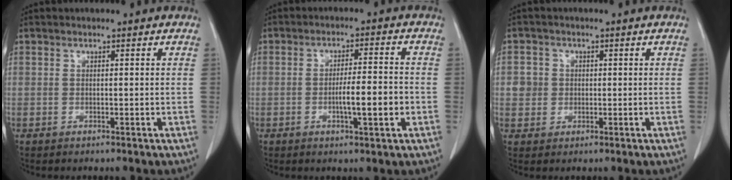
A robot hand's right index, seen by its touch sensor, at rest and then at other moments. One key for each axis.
{"total": 6.5, "fx": -1.7, "fy": 0.7, "fz": 6.2, "tx": -0.103, "ty": 0.001, "tz": -0.025}
{"total": 3.0, "fx": 0.2, "fy": 2.9, "fz": 0.5, "tx": -0.002, "ty": 0.009, "tz": 0.005}